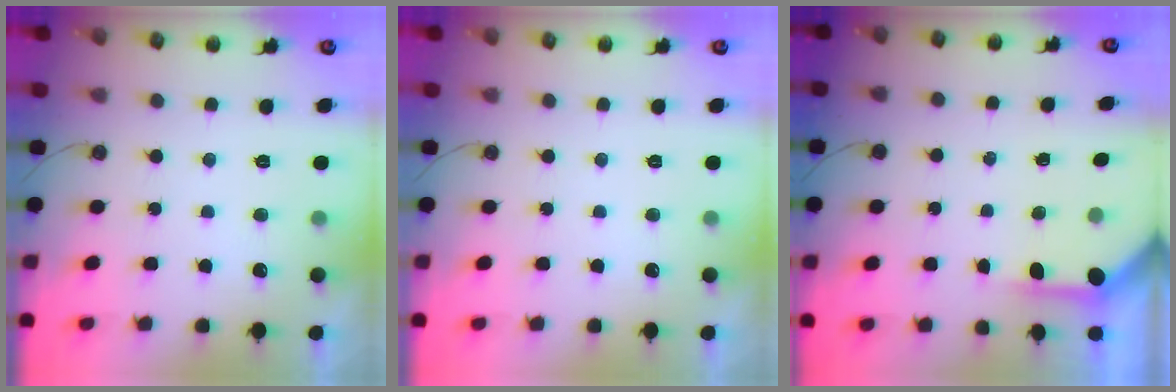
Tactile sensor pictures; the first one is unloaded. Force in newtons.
{"total": 0.0}
{"total": 3.8, "press": 3.8, "slide": 0.4}